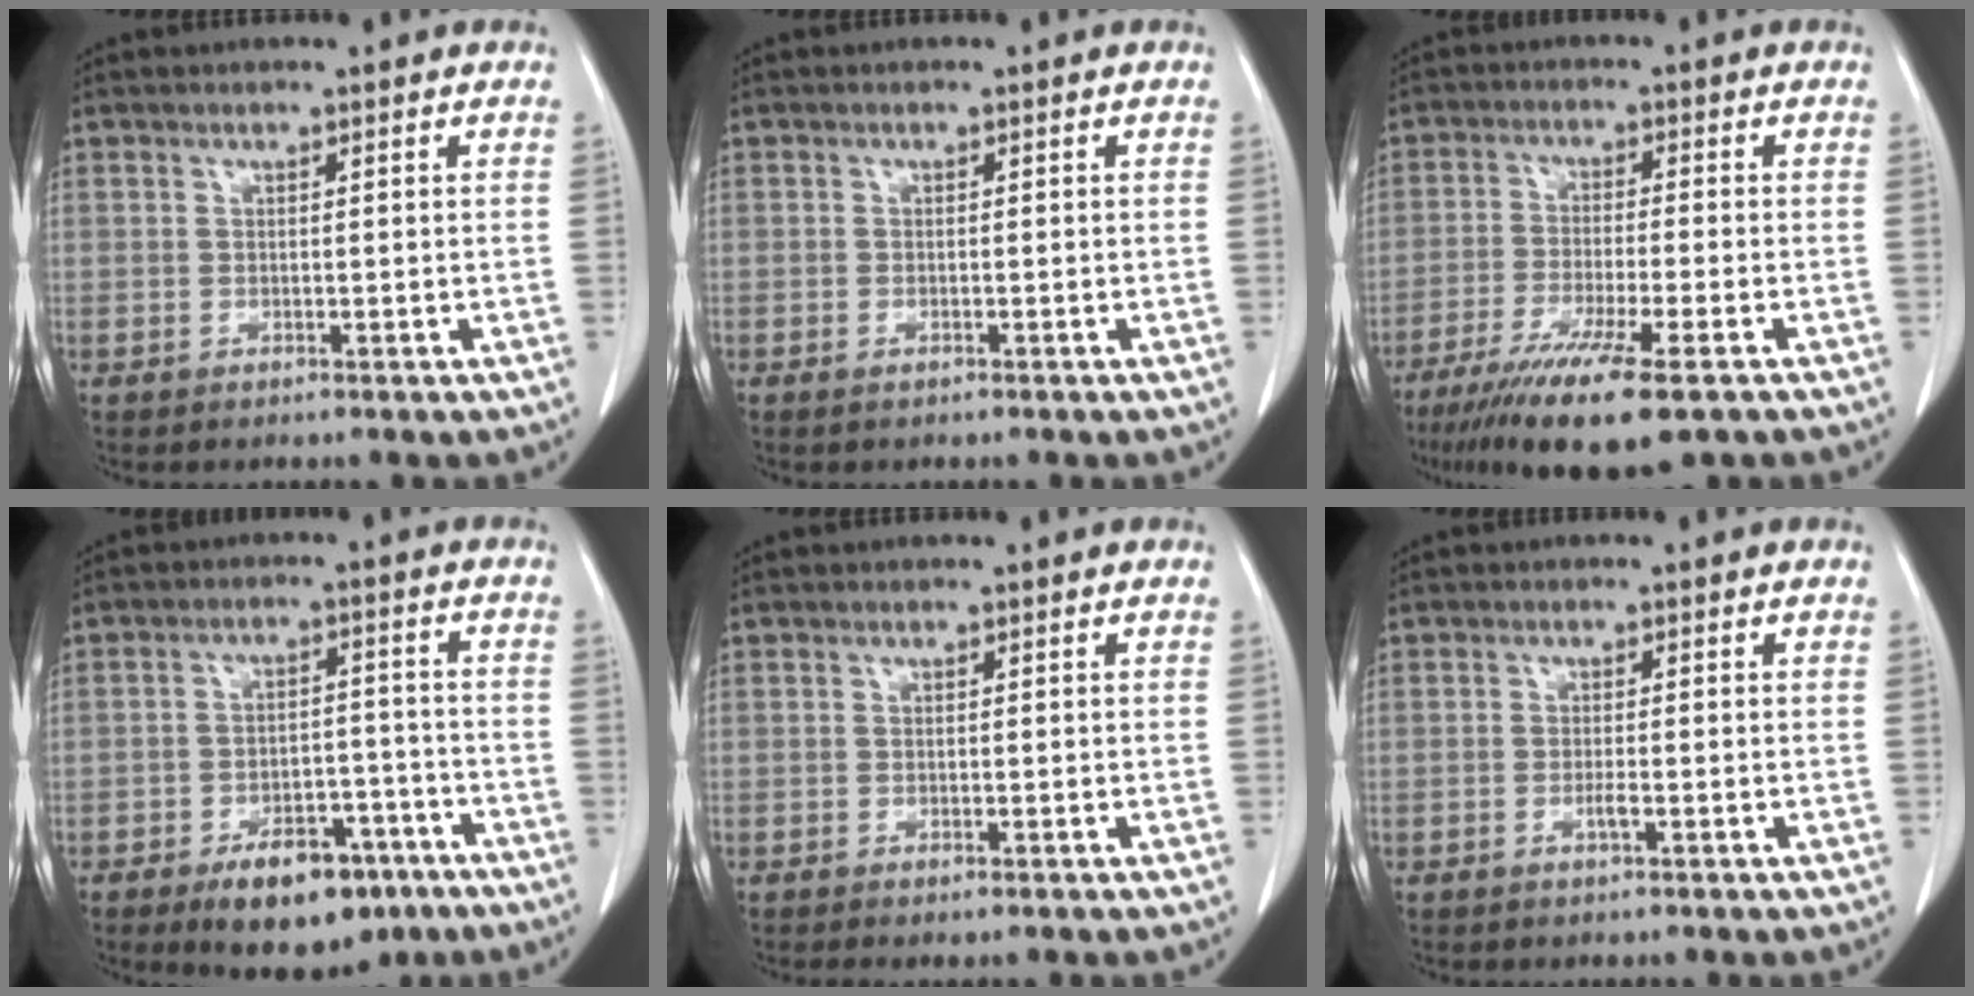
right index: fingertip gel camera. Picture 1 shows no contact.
{"total": 0.7, "force": [-0.5, 0.2, 0.4], "torque": [-0.011, -0.001, -0.005]}
{"total": 13.2, "force": [-8.7, 1.1, 9.9], "torque": [-0.174, -0.038, -0.141]}
{"total": 10.7, "force": [-6.8, 5.2, 6.5], "torque": [-0.089, 0.007, -0.099]}
{"total": 1.2, "force": [-0.9, 0.1, 0.8], "torque": [-0.014, -0.004, -0.012]}
{"total": 0.9, "force": [-0.4, 0.1, 0.8], "torque": [-0.018, 0.001, -0.004]}